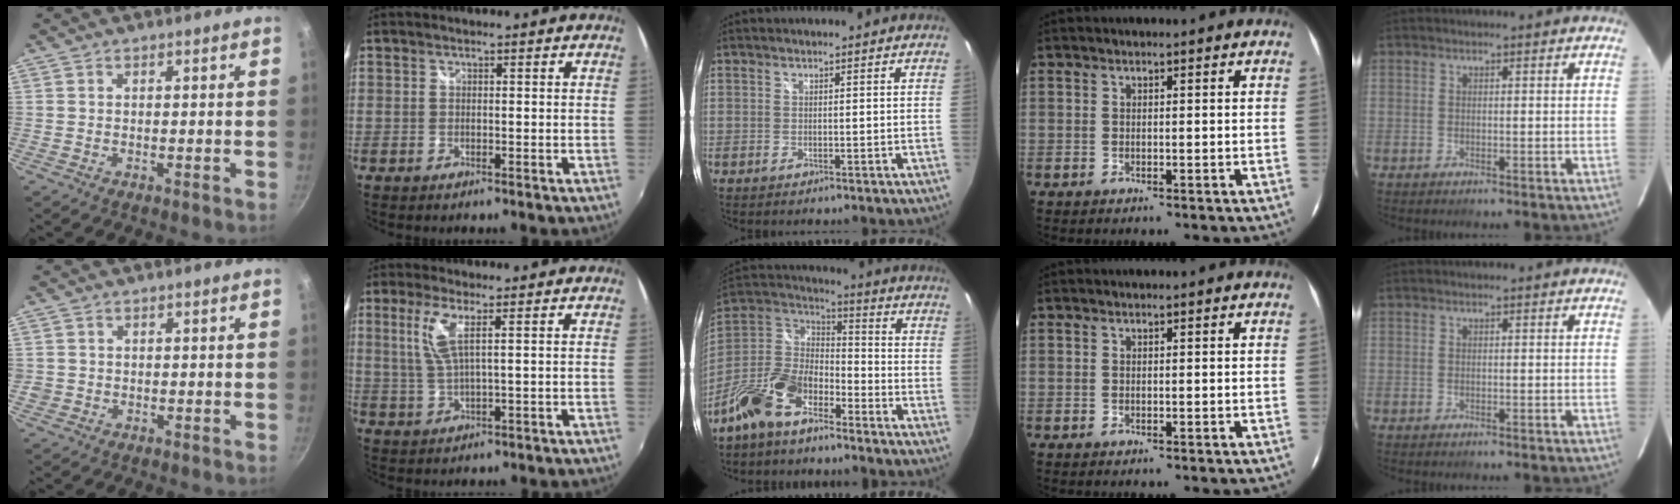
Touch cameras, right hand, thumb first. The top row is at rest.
{"thumb": {"total": 1.5, "force": [-0.2, 1.4, 0.4], "torque": [-0.007, 0.003, -0.001]}, "index": {"total": 5.3, "force": [2.1, 0.4, 4.8], "torque": [-0.106, 0.001, 0.048]}, "middle": {"total": 15.6, "force": [-9.9, 7.7, 9.3], "torque": [-0.199, 0.008, -0.193]}}